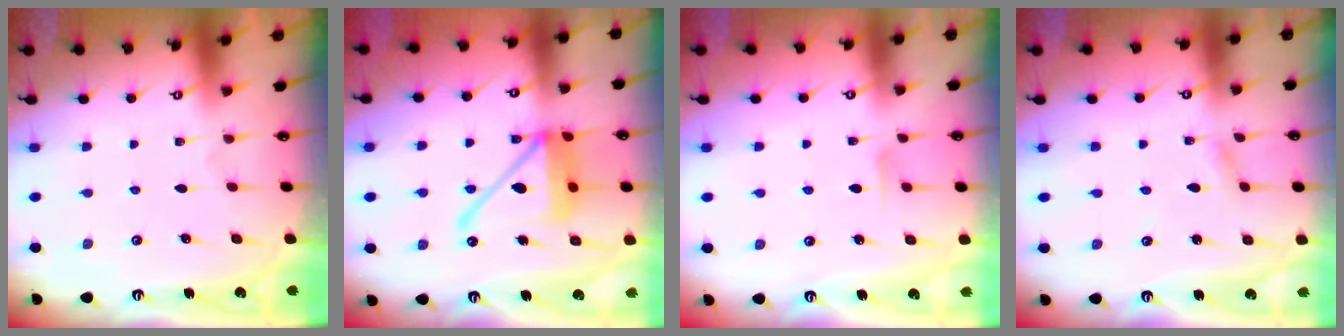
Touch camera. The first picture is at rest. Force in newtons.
{"total": 15.1, "press": 14.9, "slide": 2.2}
{"total": 4.8, "press": 4.8, "slide": 0.7}
{"total": 2.1, "press": 2.1, "slide": 0.1}